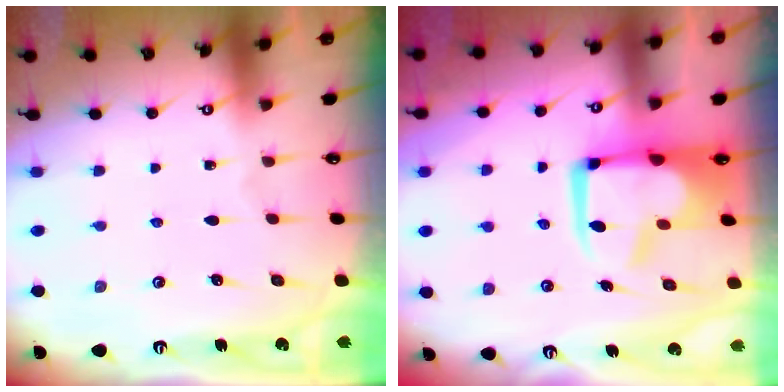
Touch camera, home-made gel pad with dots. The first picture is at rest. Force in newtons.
{"total": 10.6, "press": 10.5, "slide": 1.2}